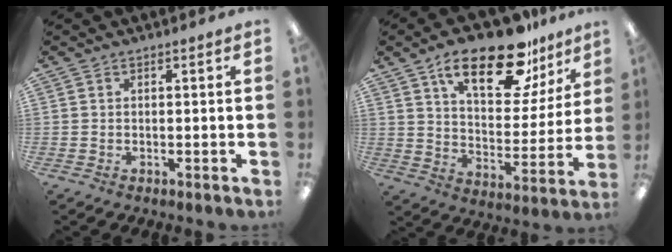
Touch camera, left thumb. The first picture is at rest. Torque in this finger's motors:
{"motor_torque": [0.30, 0.34, 1.48, -1.29, 0.22]}